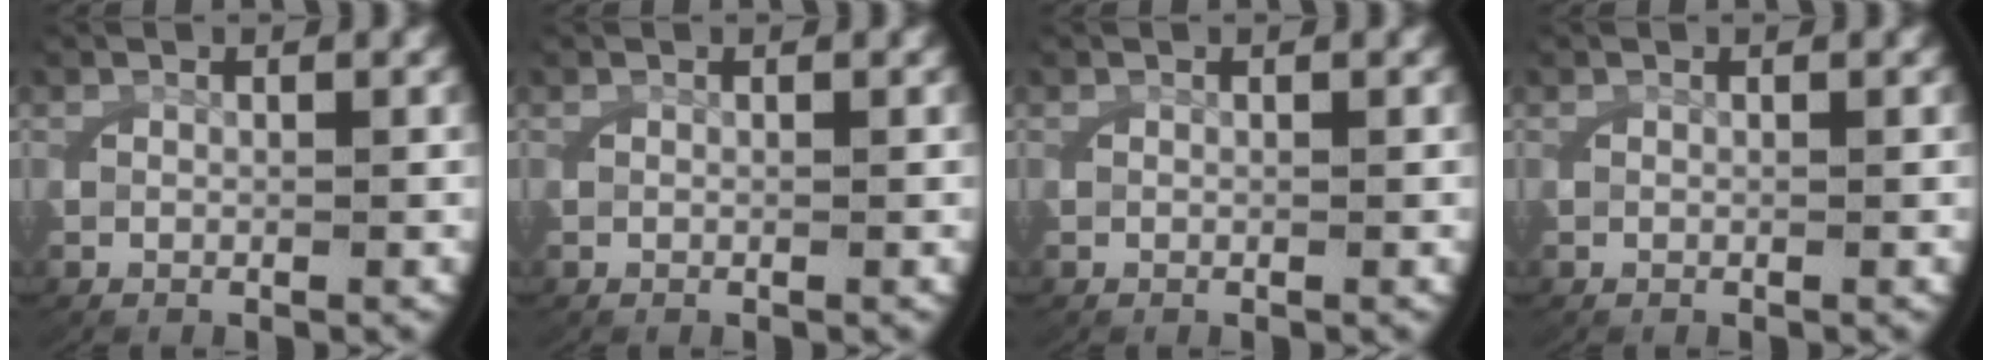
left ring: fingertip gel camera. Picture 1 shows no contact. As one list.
[{"total": 0.0}, {"total": 0.0}, {"total": 0.0}]